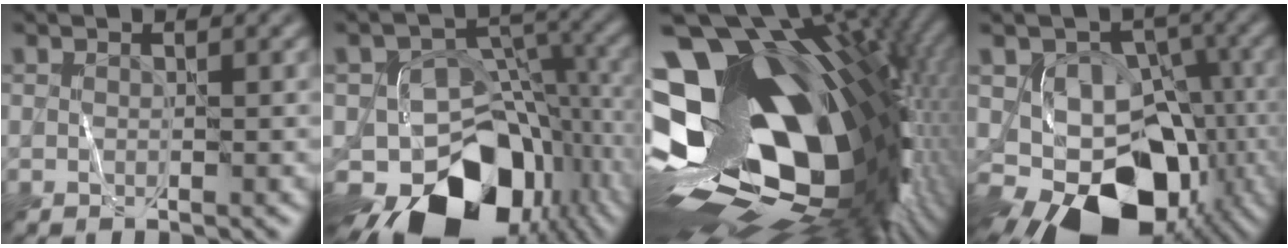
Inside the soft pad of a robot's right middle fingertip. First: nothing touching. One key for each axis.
{"total": 14.3, "fx": -7.9, "fy": 9.0, "fz": 7.8, "tx": -0.123, "ty": -0.021, "tz": -0.115}
{"total": 20.0, "fx": 0.6, "fy": 12.4, "fz": 15.7, "tx": -0.275, "ty": -0.012, "tz": 0.021}
{"total": 12.2, "fx": -5.2, "fy": 8.5, "fz": 7.0, "tx": -0.098, "ty": -0.019, "tz": -0.082}